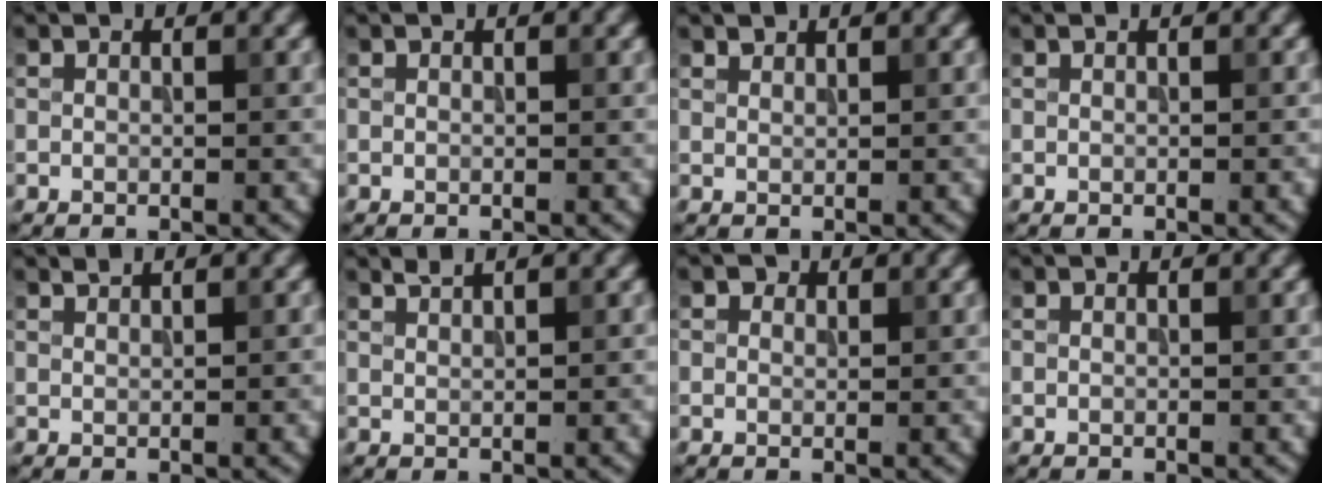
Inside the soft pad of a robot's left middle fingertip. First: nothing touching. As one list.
[{"total": 0.0}, {"total": 0.7, "force": [0.7, 0.1, 0.0], "torque": [0.002, 0.000, 0.016]}, {"total": 0.7, "force": [0.1, 0.2, 0.7], "torque": [-0.006, 0.004, 0.000]}, {"total": 0.8, "force": [0.7, 0.1, 0.4], "torque": [-0.005, -0.001, 0.012]}, {"total": 1.3, "force": [1.0, 0.3, 0.8], "torque": [-0.012, 0.000, 0.019]}, {"total": 0.9, "force": [0.6, 0.6, 0.3], "torque": [-0.004, -0.003, 0.005]}, {"total": 0.0}]